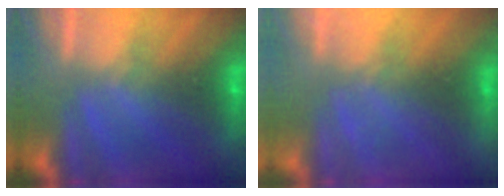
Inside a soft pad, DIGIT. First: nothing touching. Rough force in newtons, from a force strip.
{"total": 2.2}